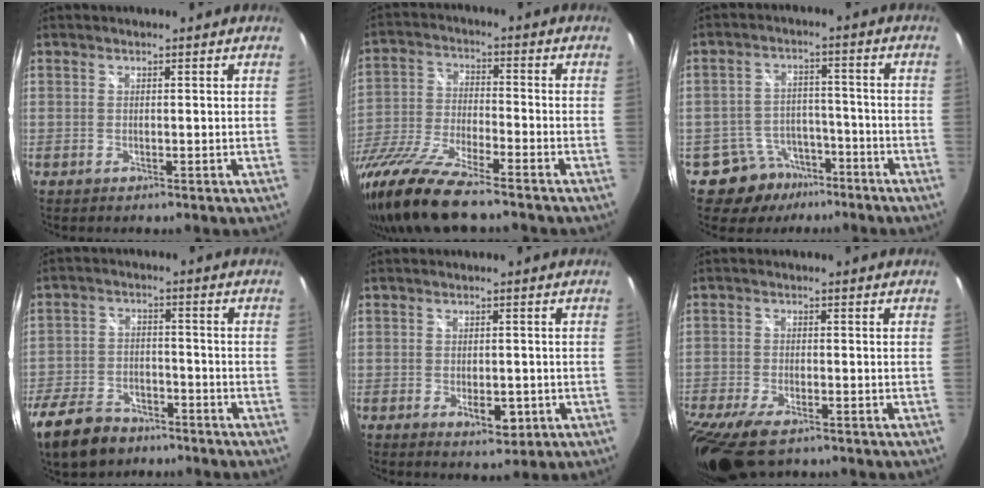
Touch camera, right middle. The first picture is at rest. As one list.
[{"total": 18.1, "force": [-14.1, 2.7, 11.0], "torque": [-0.234, -0.049, -0.265]}, {"total": 8.2, "force": [-5.8, 5.6, 1.5], "torque": [-0.037, 0.020, -0.078]}, {"total": 13.4, "force": [-9.2, 7.4, 6.2], "torque": [-0.165, -0.015, -0.158]}, {"total": 4.4, "force": [-1.5, 2.6, 3.3], "torque": [-0.051, -0.008, -0.016]}, {"total": 11.7, "force": [-8.1, 4.4, 7.1], "torque": [-0.182, -0.049, -0.149]}]